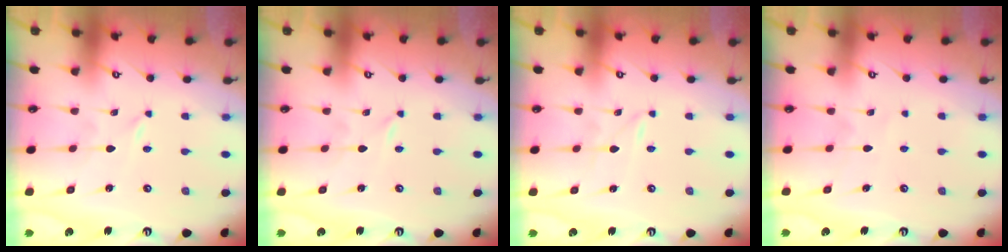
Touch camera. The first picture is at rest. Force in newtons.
{"total": 0.0}
{"total": 1.2, "press": 1.2, "slide": 0.1}
{"total": 4.3, "press": 4.3, "slide": 0.4}